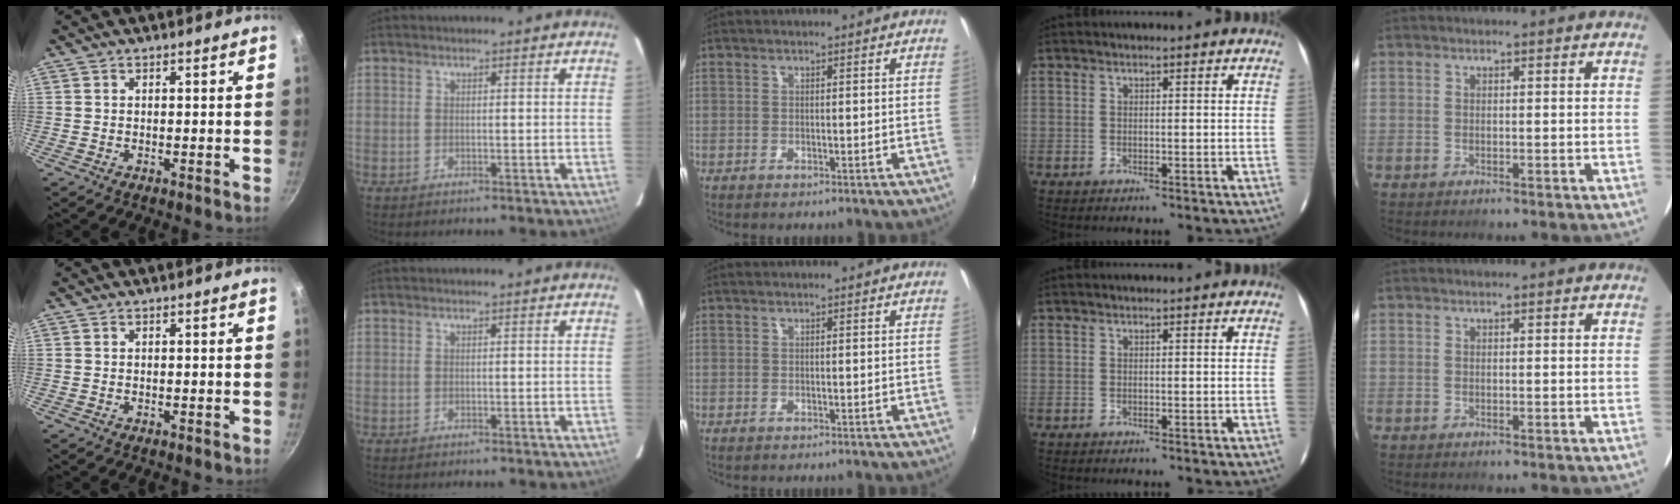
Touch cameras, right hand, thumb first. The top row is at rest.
{}